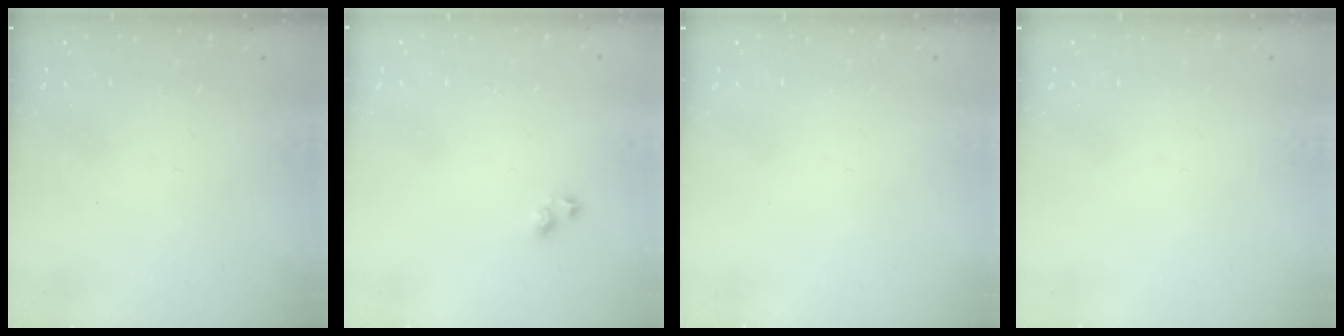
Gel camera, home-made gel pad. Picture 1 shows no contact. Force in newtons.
{"total": 2.4, "press": 2.0, "slide": 1.3}
{"total": 0.0}
{"total": 0.0}